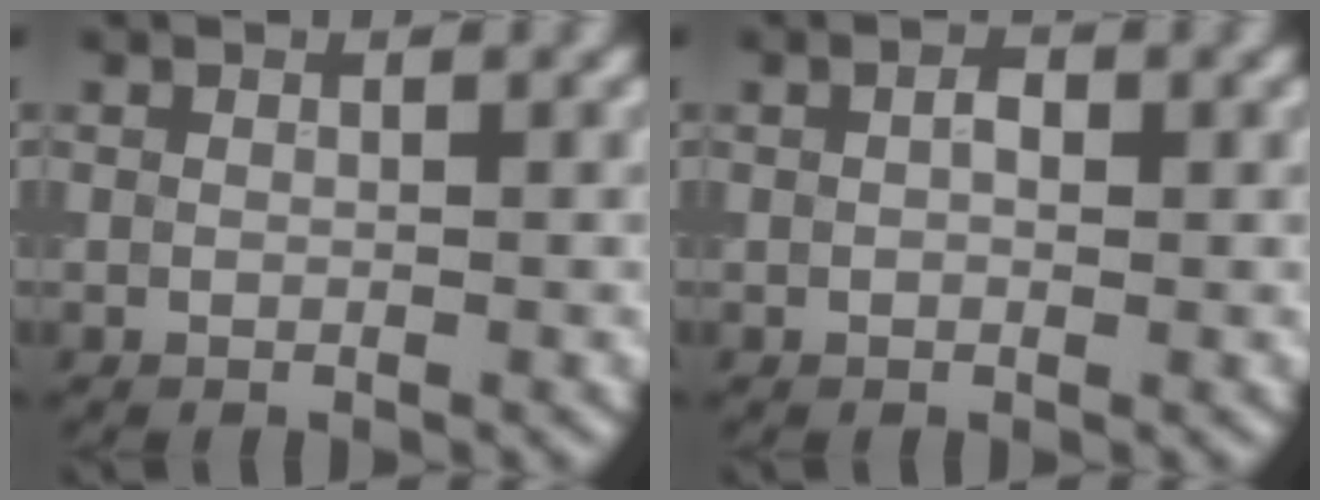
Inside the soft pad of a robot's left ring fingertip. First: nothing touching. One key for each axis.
{"total": 1.5, "fx": 0.3, "fy": 0.8, "fz": 1.2, "tx": -0.014, "ty": 0.001, "tz": 0.002}